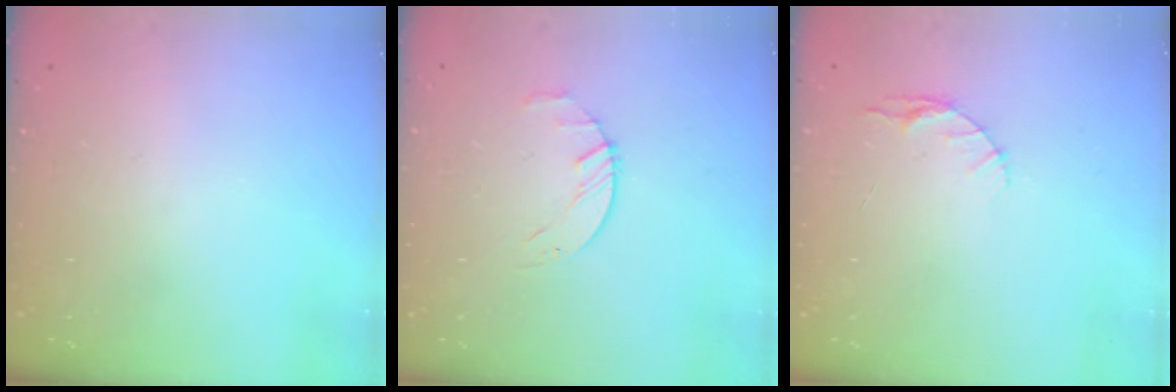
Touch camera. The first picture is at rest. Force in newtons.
{"total": 2.7, "press": 2.6, "slide": 0.3}
{"total": 3.3, "press": 3.3, "slide": 0.4}